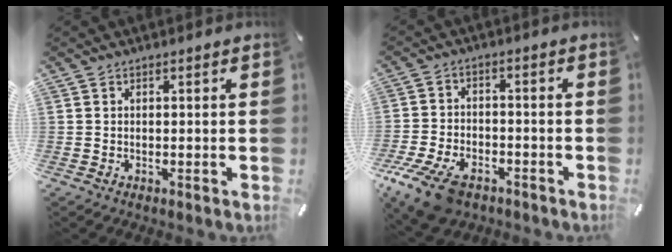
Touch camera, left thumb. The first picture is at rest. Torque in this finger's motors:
{"motor_torque": [0.06, 2.26, 0.43, 0.29, 0.20]}